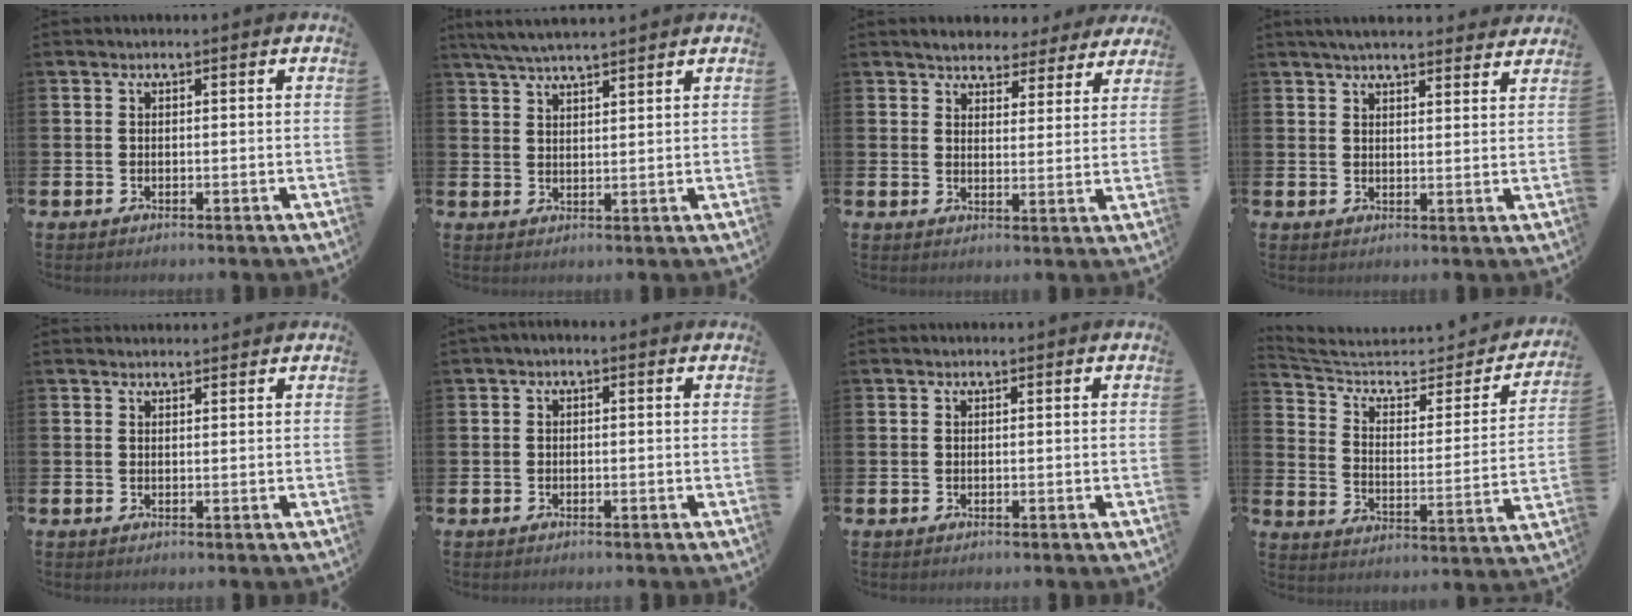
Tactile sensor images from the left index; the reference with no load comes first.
{"total": 4.7, "force": [4.5, 0.3, 1.5], "torque": [-0.037, -0.014, 0.081]}
{"total": 4.4, "force": [4.2, 1.3, 0.2], "torque": [-0.009, -0.028, 0.071]}
{"total": 4.3, "force": [4.1, 0.6, 1.2], "torque": [-0.028, -0.013, 0.075]}
{"total": 1.2, "force": [1.2, 0.2, 0.1], "torque": [0.010, -0.003, 0.020]}
{"total": 0.8, "force": [-0.5, 0.3, 0.5], "torque": [-0.006, -0.003, -0.012]}
{"total": 0.0}
{"total": 6.4, "force": [5.0, 2.9, 2.7], "torque": [-0.074, -0.039, 0.078]}